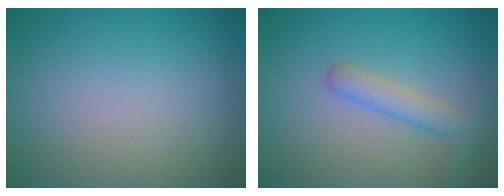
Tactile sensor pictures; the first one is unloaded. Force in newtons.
{"total": 2.6, "press": 2.6, "slide": 0.1}